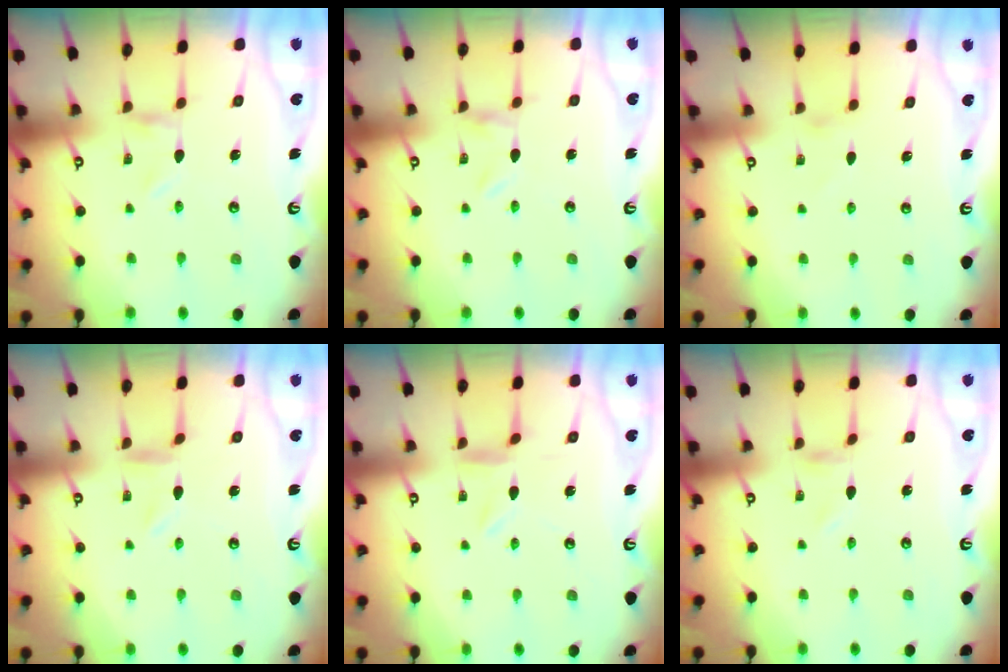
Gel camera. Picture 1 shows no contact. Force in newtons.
{"total": 0.0}
{"total": 1.0, "press": 1.0, "slide": 0.3}
{"total": 0.0}
{"total": 2.1, "press": 2.1, "slide": 0.3}
{"total": 0.0}